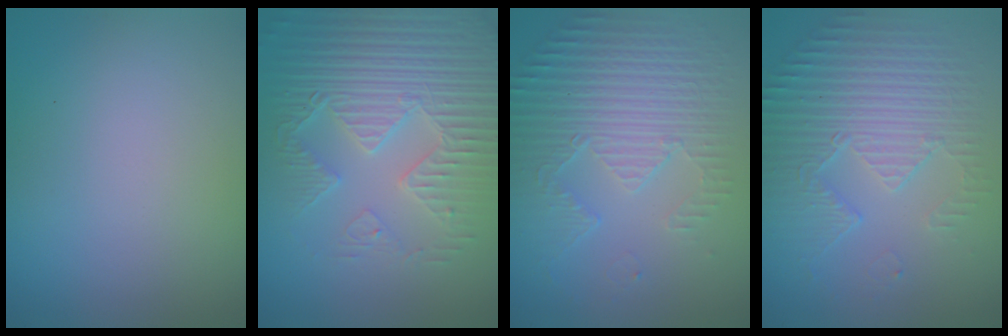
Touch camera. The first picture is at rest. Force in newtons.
{"total": 5.8, "press": 5.2, "slide": 2.6}
{"total": 5.6, "press": 3.5, "slide": 4.3}
{"total": 4.9, "press": 3.5, "slide": 3.4}